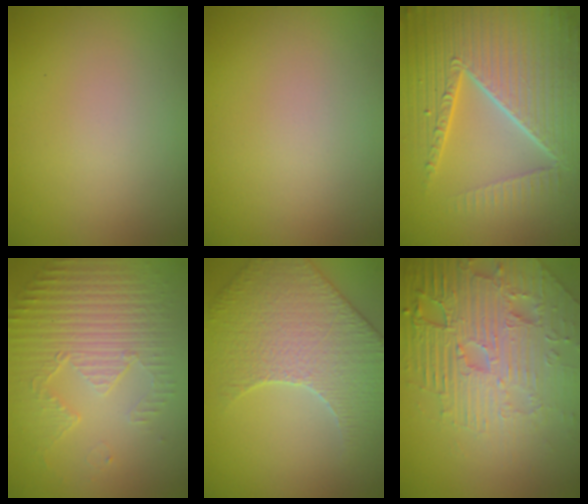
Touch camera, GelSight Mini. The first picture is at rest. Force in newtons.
{"total": 0.0}
{"total": 10.5, "press": 6.7, "slide": 8.1}
{"total": 5.6, "press": 3.5, "slide": 4.3}
{"total": 5.5, "press": 5.2, "slide": 1.8}
{"total": 8.6, "press": 6.3, "slide": 5.9}